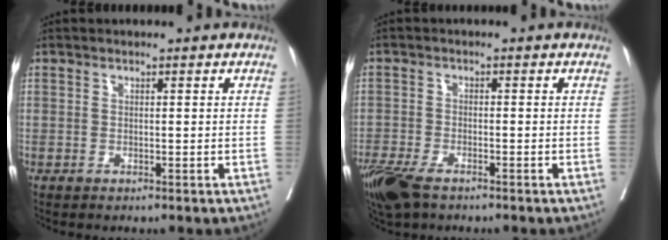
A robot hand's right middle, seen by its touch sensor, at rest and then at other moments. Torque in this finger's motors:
{"motor_torque": [0.89, -0.84, 0.23, 0.15]}